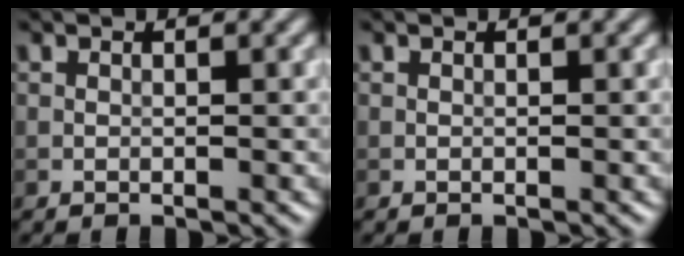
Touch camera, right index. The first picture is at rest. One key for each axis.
{"total": 0.0}